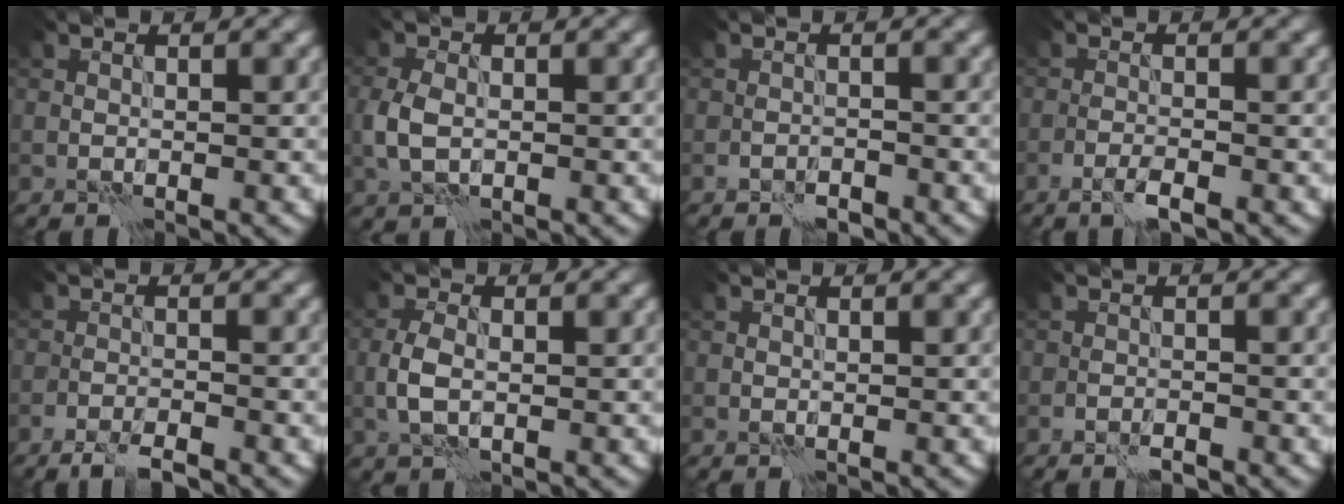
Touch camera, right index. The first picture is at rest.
{"total": 3.0, "force": [-0.3, 2.0, 2.2], "torque": [-0.058, -0.001, -0.006]}
{"total": 1.1, "force": [-0.9, 0.5, 0.2], "torque": [-0.001, 0.001, -0.018]}
{"total": 1.5, "force": [-0.9, 0.0, 1.2], "torque": [-0.024, 0.001, -0.020]}
{"total": 2.5, "force": [-2.1, 0.2, 1.4], "torque": [-0.030, -0.003, -0.040]}
{"total": 2.9, "force": [-0.5, 1.7, 2.4], "torque": [-0.052, 0.000, -0.006]}
{"total": 0.0}
{"total": 1.0, "force": [-0.8, 0.3, 0.5], "torque": [-0.009, -0.001, -0.015]}